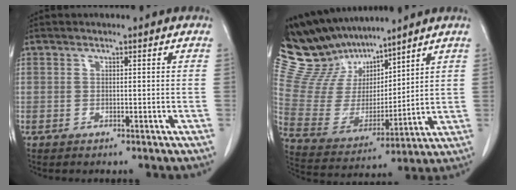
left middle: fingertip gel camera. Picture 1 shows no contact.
{"total": 14.4, "force": [13.0, 4.8, 4.0], "torque": [-0.096, 0.015, 0.260]}